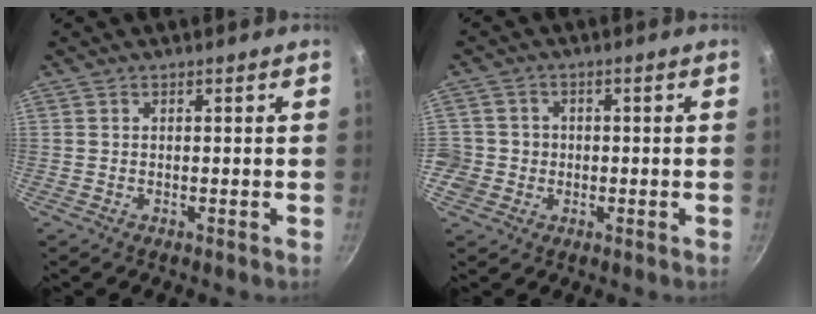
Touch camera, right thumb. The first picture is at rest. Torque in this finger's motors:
{"motor_torque": [0.43, 0.69, 0.35, -0.08, -0.01]}